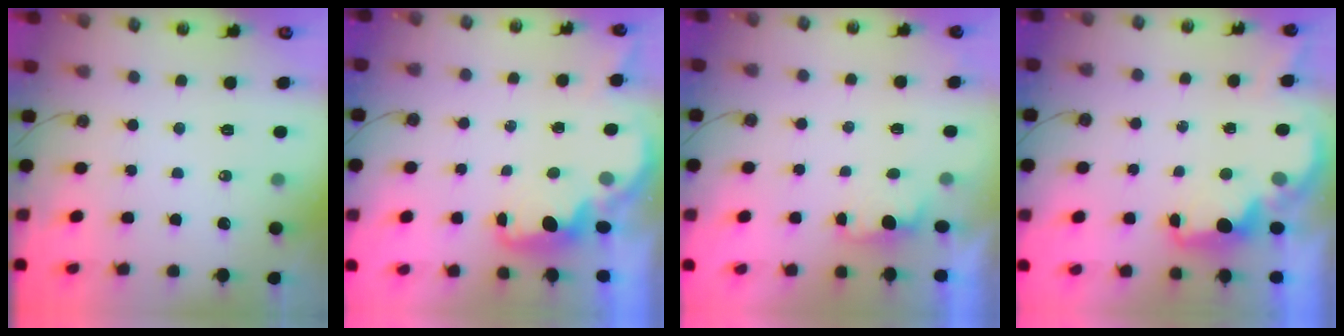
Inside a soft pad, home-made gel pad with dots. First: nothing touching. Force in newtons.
{"total": 1.6, "press": 1.4, "slide": 0.7}
{"total": 0.8, "press": 0.2, "slide": 0.7}
{"total": 2.0, "press": 1.8, "slide": 0.7}